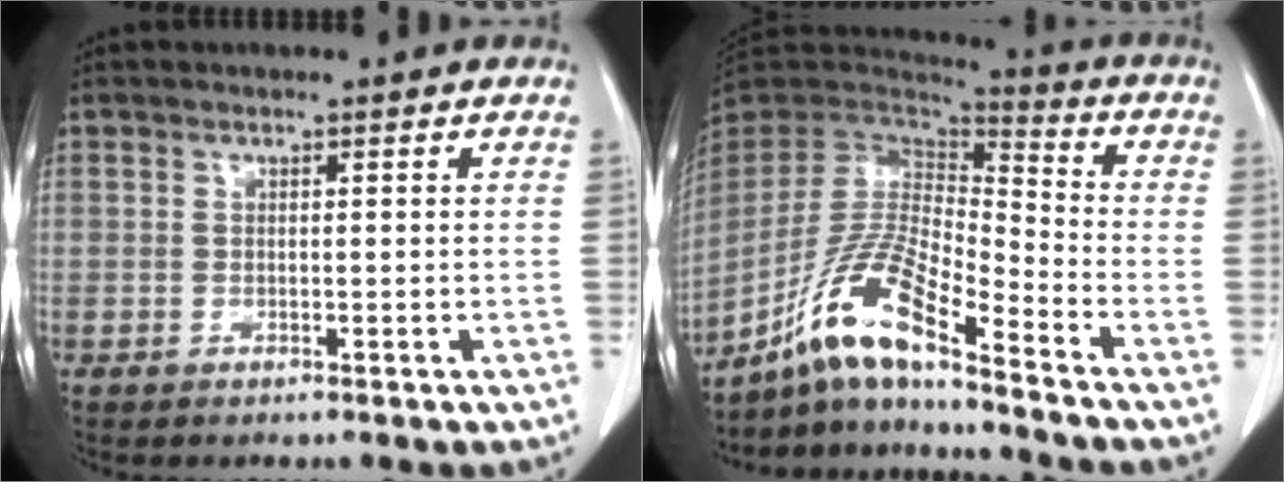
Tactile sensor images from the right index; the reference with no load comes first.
{"total": 13.7, "force": [-9.5, 1.4, 9.8], "torque": [-0.198, 0.001, -0.180]}